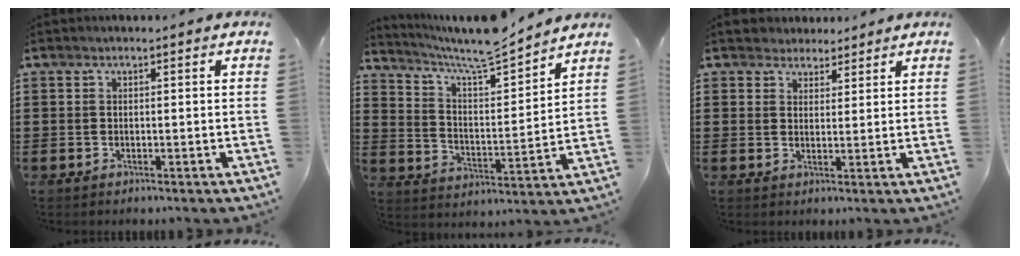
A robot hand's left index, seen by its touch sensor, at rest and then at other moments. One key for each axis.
{"total": 7.2, "fx": 6.8, "fy": 0.0, "fz": 2.5, "tx": -0.078, "ty": -0.052, "tz": 0.112}
{"total": 2.9, "fx": 2.4, "fy": 1.6, "fz": -0.3, "tx": -0.006, "ty": 0.008, "tz": 0.046}